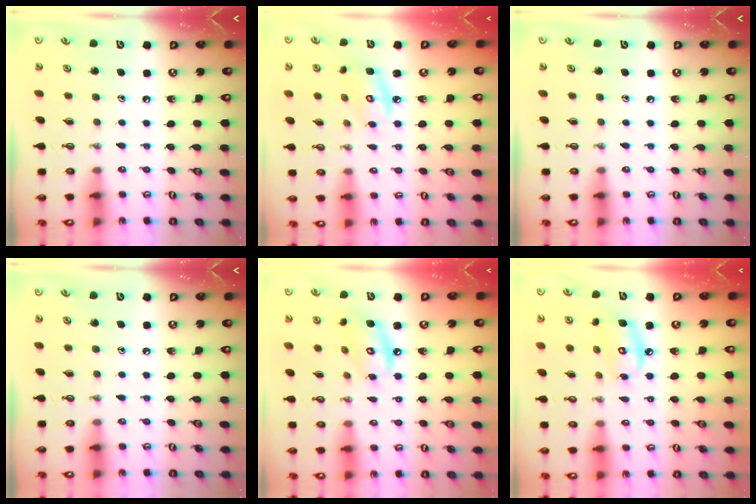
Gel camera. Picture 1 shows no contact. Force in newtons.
{"total": 6.2, "press": 6.2, "slide": 0.3}
{"total": 0.0}
{"total": 0.0}
{"total": 9.2, "press": 9.2, "slide": 0.6}
{"total": 9.4, "press": 9.4, "slide": 0.8}